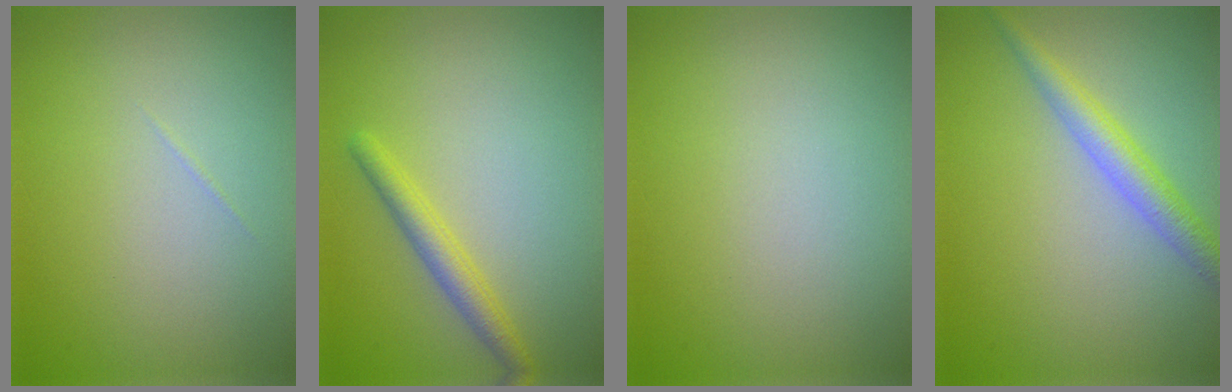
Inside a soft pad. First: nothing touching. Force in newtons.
{"total": 2.3, "press": 2.3, "slide": 0.1}
{"total": 0.0}
{"total": 3.0, "press": 3.0, "slide": 0.1}